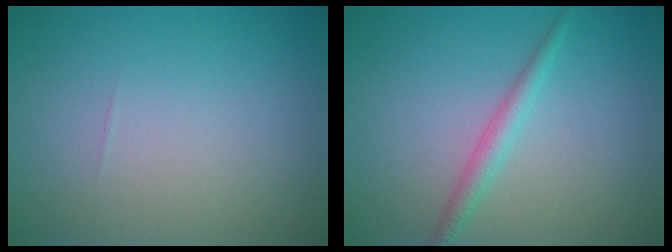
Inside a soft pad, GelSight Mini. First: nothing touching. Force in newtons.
{"total": 1.9, "press": 1.9, "slide": 0.1}